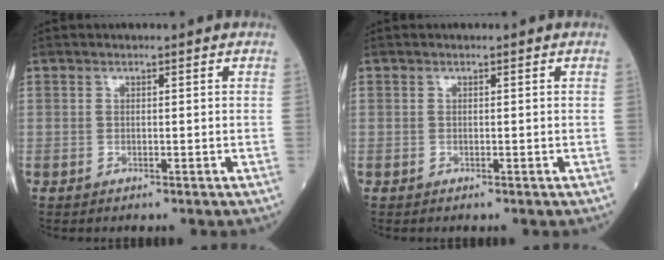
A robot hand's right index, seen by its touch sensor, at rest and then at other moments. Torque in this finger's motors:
{"motor_torque": [0.02, 0.02, 0.00, 0.01]}